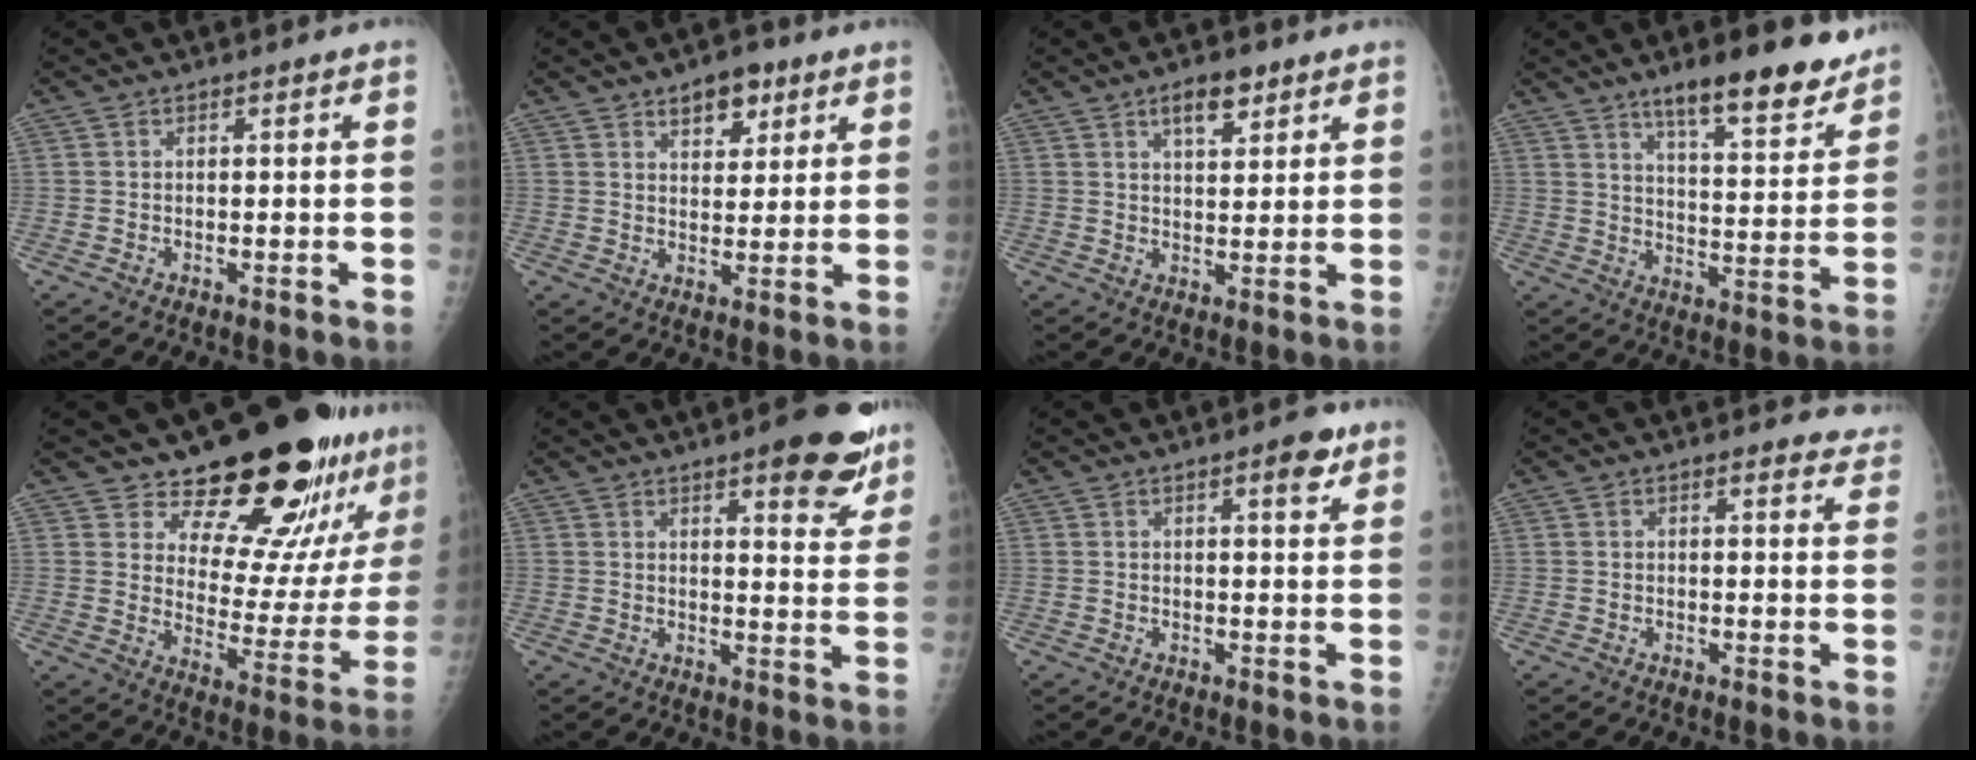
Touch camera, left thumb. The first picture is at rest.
{"total": 6.5, "force": [3.8, 3.7, 3.8], "torque": [-0.022, -0.017, 0.057]}
{"total": 5.7, "force": [3.4, 2.6, 3.7], "torque": [-0.034, -0.018, 0.054]}
{"total": 14.8, "force": [11.0, 4.0, 9.1], "torque": [-0.094, -0.070, 0.167]}
{"total": 21.4, "force": [17.1, 7.4, 10.4], "torque": [-0.085, -0.132, 0.231]}
{"total": 12.2, "force": [7.6, 4.0, 8.6], "torque": [-0.066, -0.038, 0.095]}
{"total": 3.5, "force": [2.0, 1.1, 2.6], "torque": [-0.027, -0.008, 0.023]}
{"total": 4.6, "force": [4.2, 1.7, 1.2], "torque": [0.018, -0.018, 0.031]}